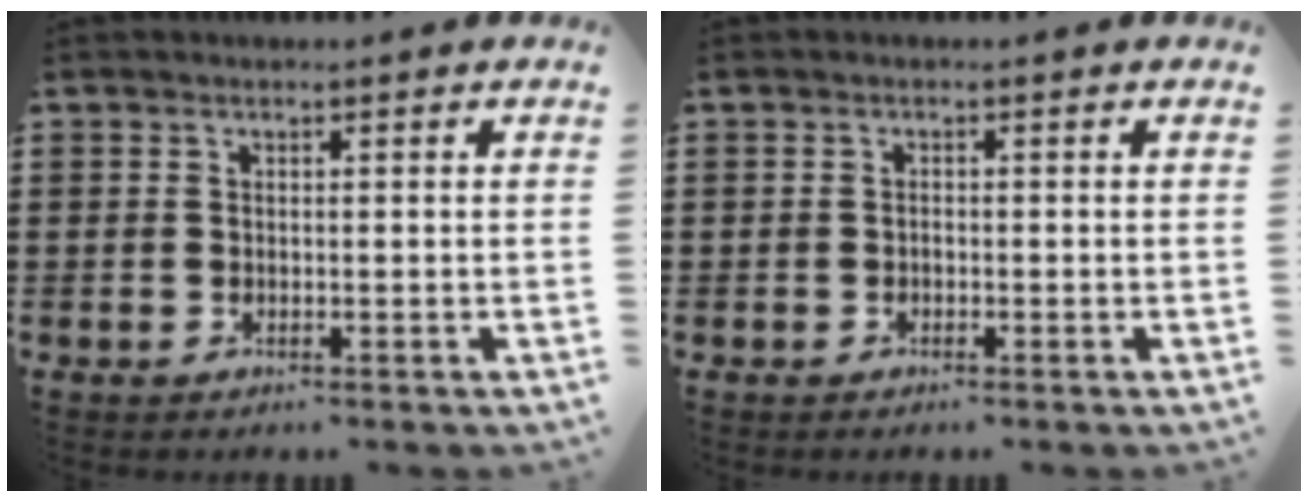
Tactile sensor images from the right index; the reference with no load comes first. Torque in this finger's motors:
{"motor_torque": [1.24, 0.90, -0.03, -0.08]}